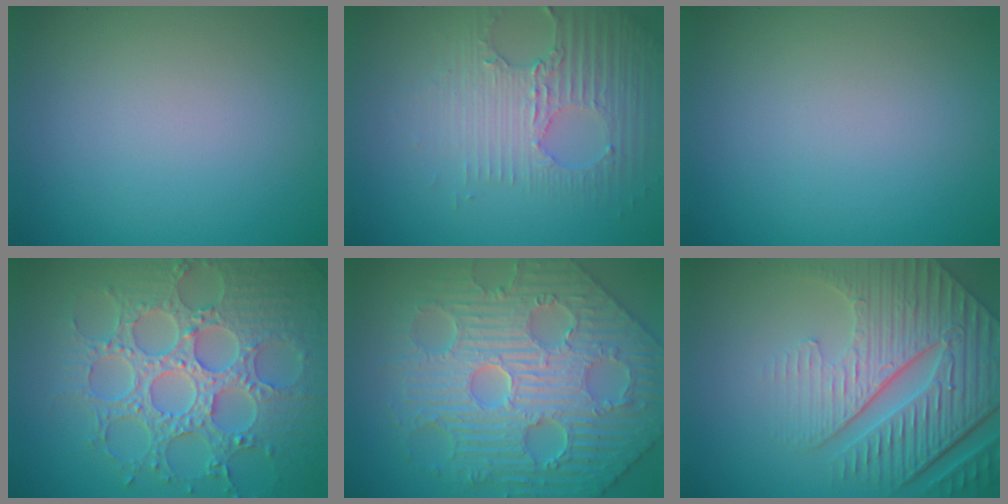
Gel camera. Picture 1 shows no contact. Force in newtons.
{"total": 3.5, "press": 3.4, "slide": 0.9}
{"total": 0.0}
{"total": 8.5, "press": 6.5, "slide": 5.4}
{"total": 9.3, "press": 7.4, "slide": 5.6}
{"total": 9.1, "press": 6.2, "slide": 6.6}